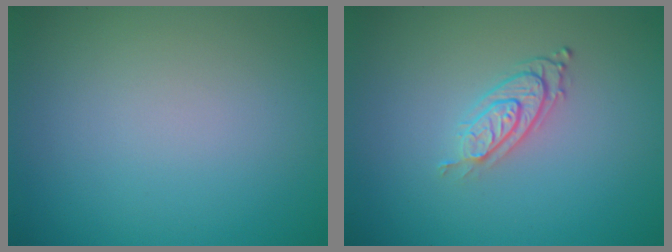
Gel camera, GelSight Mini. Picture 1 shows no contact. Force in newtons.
{"total": 3.0, "press": 2.0, "slide": 2.2}